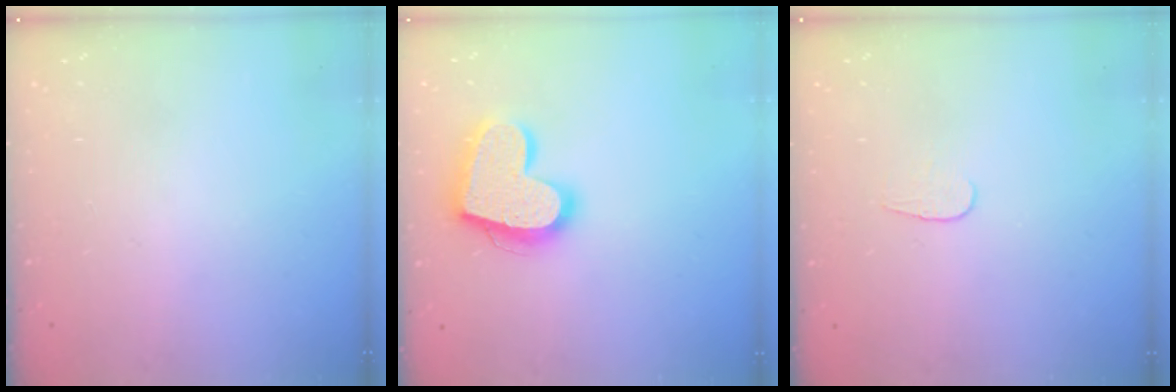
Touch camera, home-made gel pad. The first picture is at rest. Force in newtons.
{"total": 18.7, "press": 18.6, "slide": 1.4}
{"total": 3.8, "press": 3.8, "slide": 0.4}